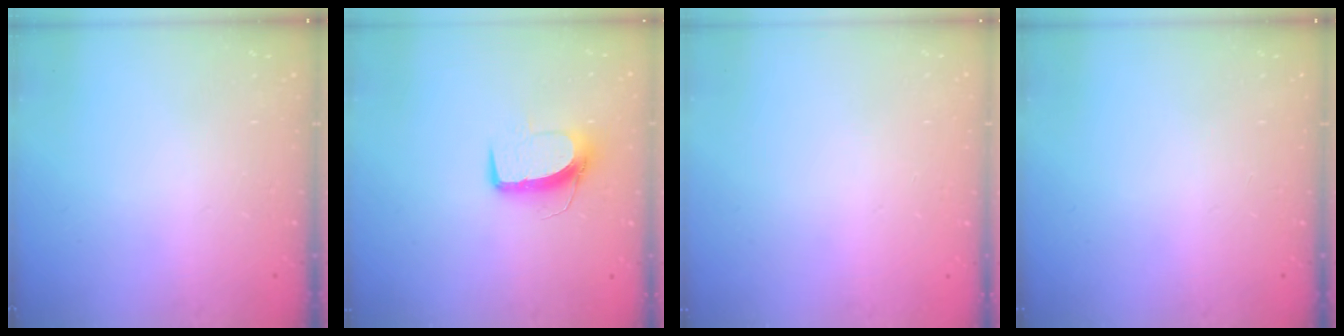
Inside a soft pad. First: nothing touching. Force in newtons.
{"total": 10.2, "press": 10.2, "slide": 0.5}
{"total": 0.0}
{"total": 0.0}